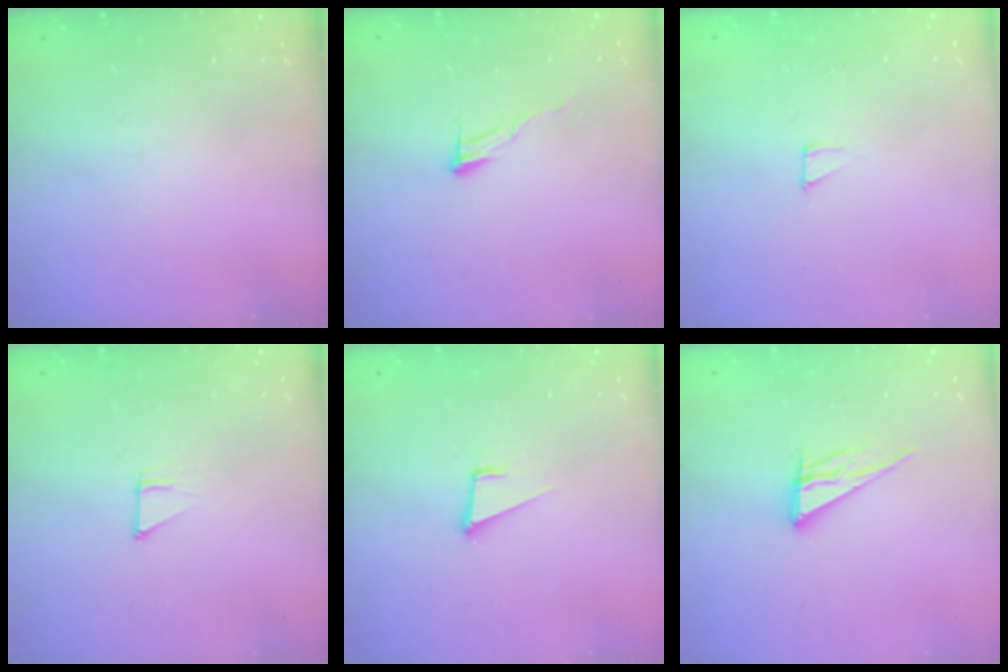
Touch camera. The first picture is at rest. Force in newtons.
{"total": 6.6, "press": 6.6, "slide": 0.5}
{"total": 2.6, "press": 2.6, "slide": 0.1}
{"total": 4.9, "press": 4.9, "slide": 0.3}
{"total": 3.7, "press": 2.9, "slide": 2.3}
{"total": 10.2, "press": 10.1, "slide": 0.9}